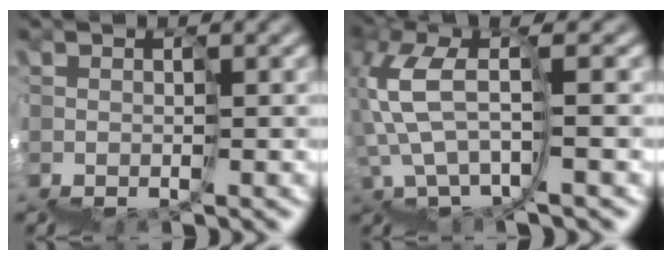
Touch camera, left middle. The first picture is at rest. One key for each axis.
{"total": 5.1, "fx": 2.9, "fy": 1.8, "fz": 3.8, "tx": -0.097, "ty": 0.034, "tz": 0.042}